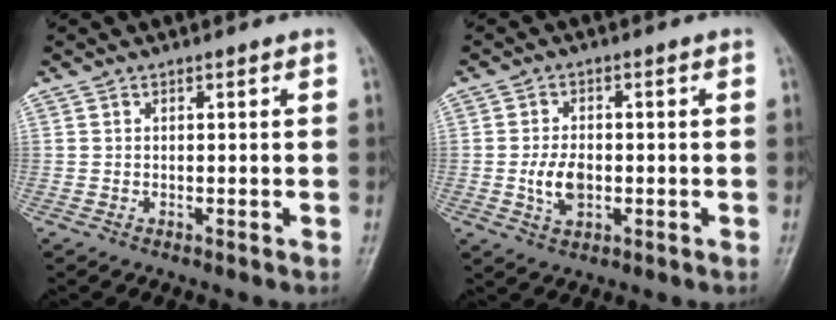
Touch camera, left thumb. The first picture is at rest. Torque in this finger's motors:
{"motor_torque": [-0.12, 0.26, 0.07, 0.04, 0.01]}